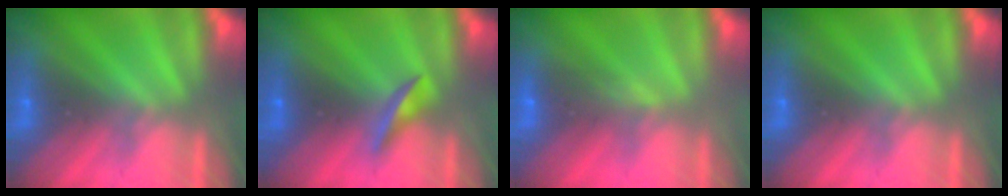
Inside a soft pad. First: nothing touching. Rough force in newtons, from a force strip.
{"total": 2.2}
{"total": 4.9}
{"total": 0.0}